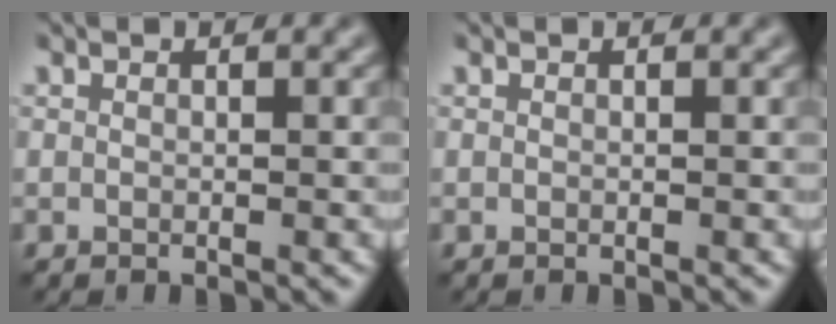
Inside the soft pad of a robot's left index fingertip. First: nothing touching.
{"total": 0.0}